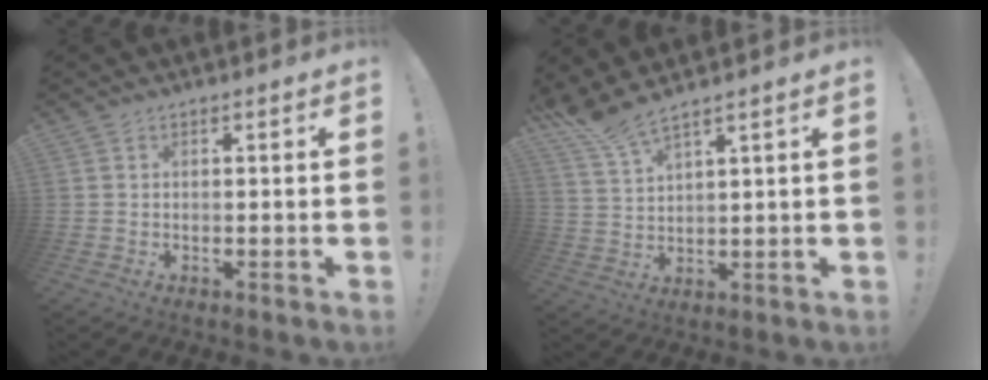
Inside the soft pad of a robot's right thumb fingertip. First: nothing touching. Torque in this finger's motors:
{"motor_torque": [0.80, 1.08, 0.85, 0.64, 0.02]}